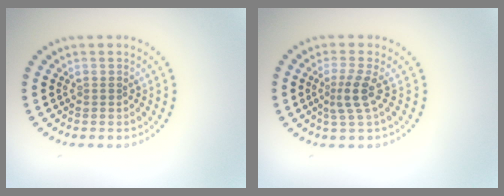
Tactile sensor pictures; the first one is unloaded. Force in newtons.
{"total": 2.5, "press": 1.7, "slide": 1.8}